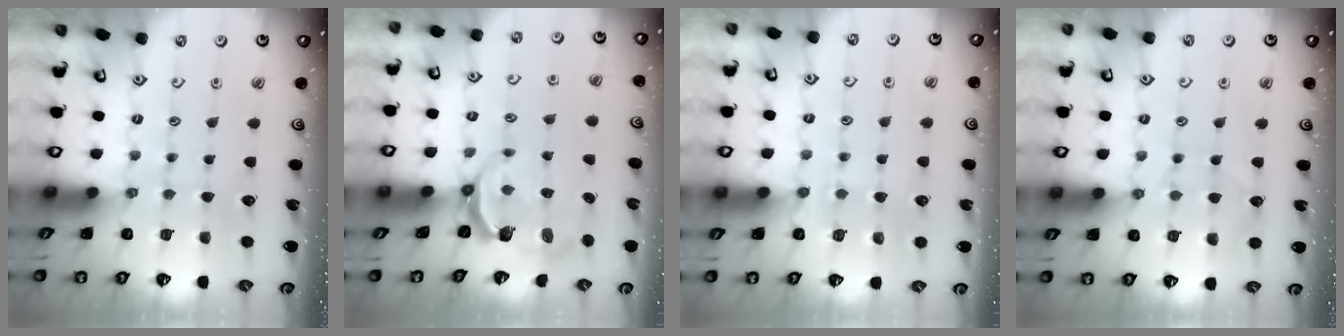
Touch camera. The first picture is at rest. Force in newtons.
{"total": 5.6, "press": 4.4, "slide": 3.4}
{"total": 5.1, "press": 5.1, "slide": 0.9}
{"total": 5.7, "press": 5.7, "slide": 0.5}